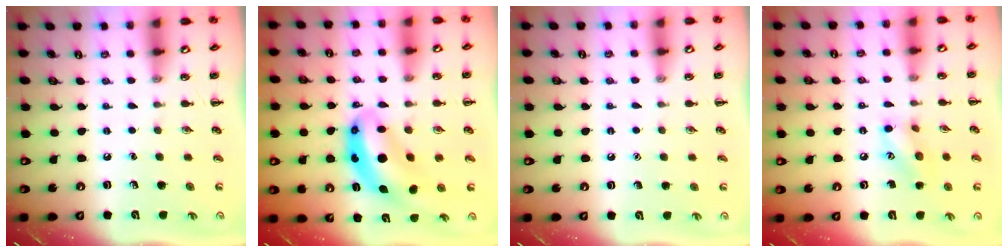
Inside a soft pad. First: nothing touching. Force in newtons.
{"total": 9.2, "press": 8.9, "slide": 2.3}
{"total": 1.6, "press": 1.5, "slide": 0.1}
{"total": 9.8, "press": 9.8, "slide": 0.3}